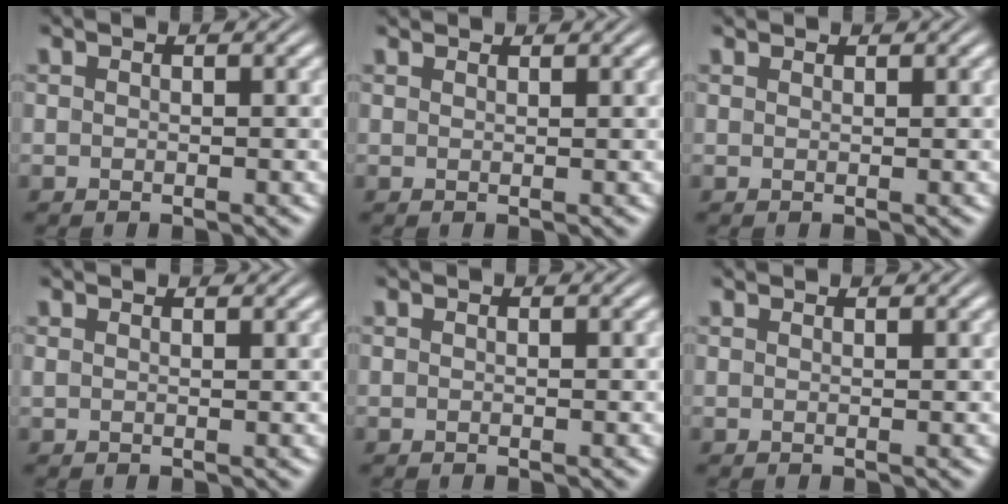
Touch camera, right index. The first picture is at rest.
{"total": 1.0, "force": [1.0, -0.3, 0.0], "torque": [0.010, 0.000, 0.018]}
{"total": 0.7, "force": [0.7, -0.3, -0.1], "torque": [0.010, -0.001, 0.014]}
{"total": 1.1, "force": [1.1, 0.0, 0.4], "torque": [0.003, 0.000, 0.017]}
{"total": 0.0}
{"total": 0.6, "force": [0.6, -0.2, 0.0], "torque": [0.008, -0.002, 0.011]}